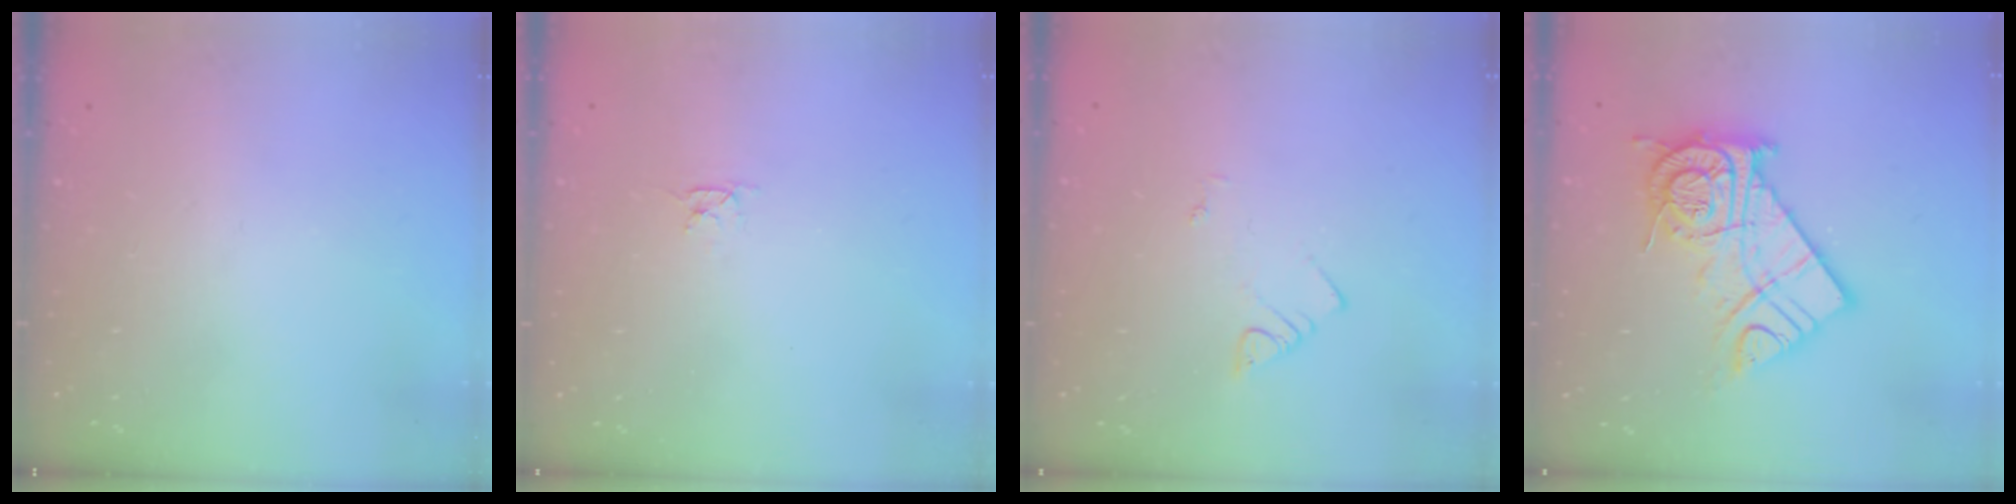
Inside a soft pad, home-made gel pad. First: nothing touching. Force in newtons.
{"total": 2.8, "press": 2.8, "slide": 0.3}
{"total": 2.1, "press": 2.1, "slide": 0.4}
{"total": 15.8, "press": 15.7, "slide": 1.3}